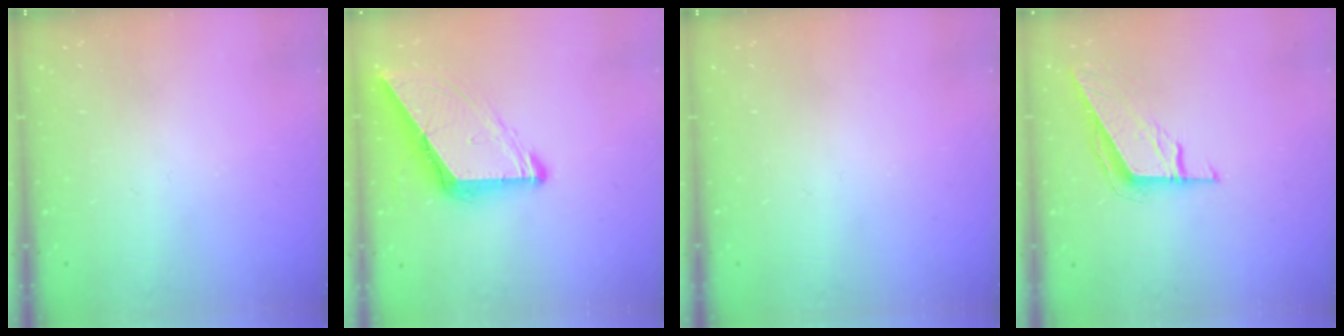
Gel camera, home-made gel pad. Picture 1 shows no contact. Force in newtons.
{"total": 10.1, "press": 10.0, "slide": 1.1}
{"total": 0.0}
{"total": 8.6, "press": 8.6, "slide": 0.2}